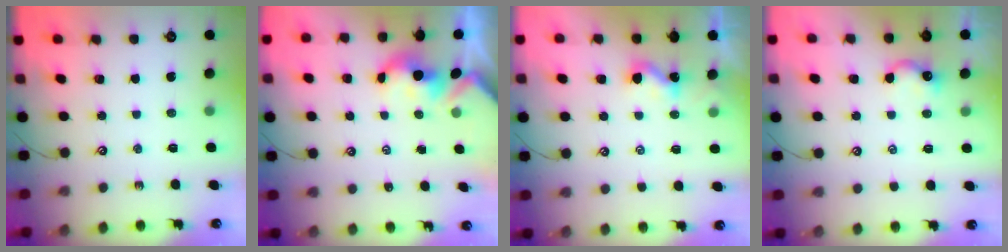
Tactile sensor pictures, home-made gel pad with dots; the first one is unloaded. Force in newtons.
{"total": 1.9, "press": 1.9, "slide": 0.2}
{"total": 1.1, "press": 1.1, "slide": 0.2}
{"total": 0.8, "press": 0.6, "slide": 0.5}